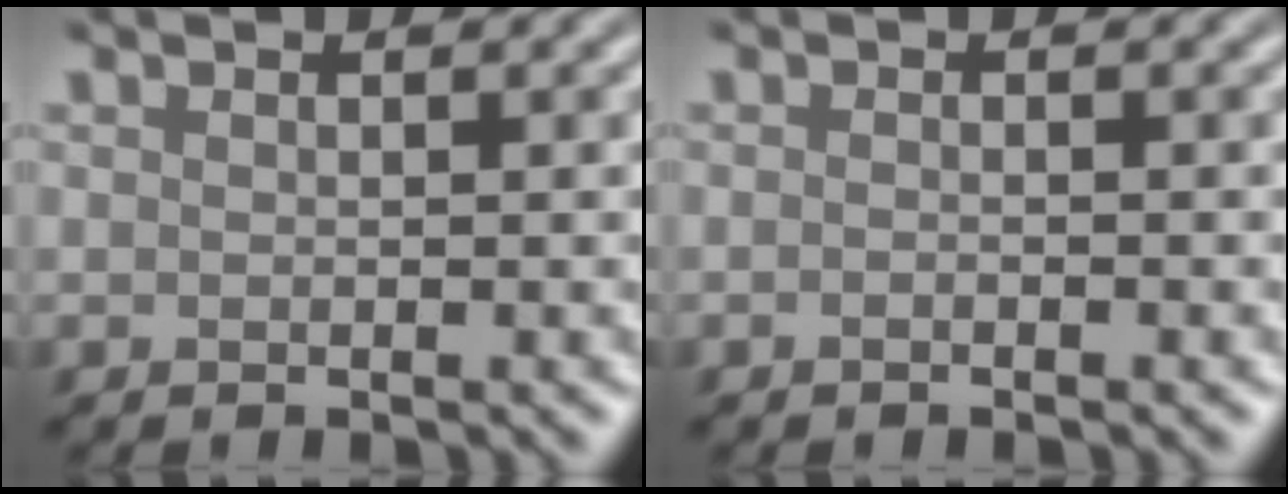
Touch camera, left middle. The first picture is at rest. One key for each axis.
{"total": 0.5, "fx": -0.3, "fy": 0.1, "fz": 0.4, "tx": -0.007, "ty": -0.002, "tz": -0.009}